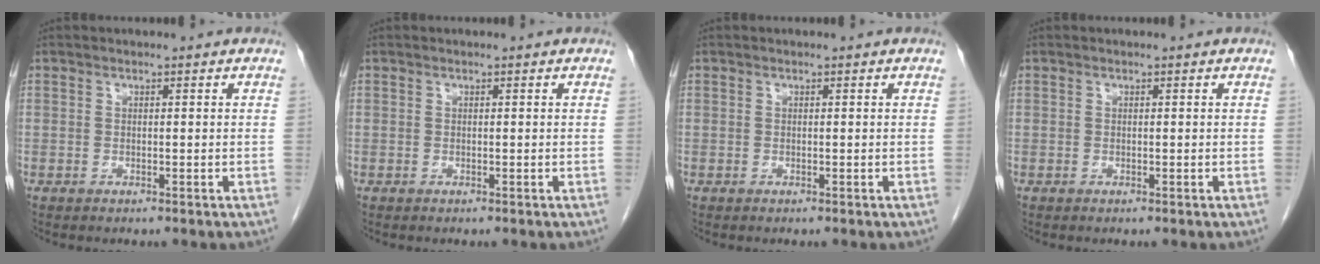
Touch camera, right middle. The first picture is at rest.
{"total": 0.0}
{"total": 0.0}
{"total": 0.0}